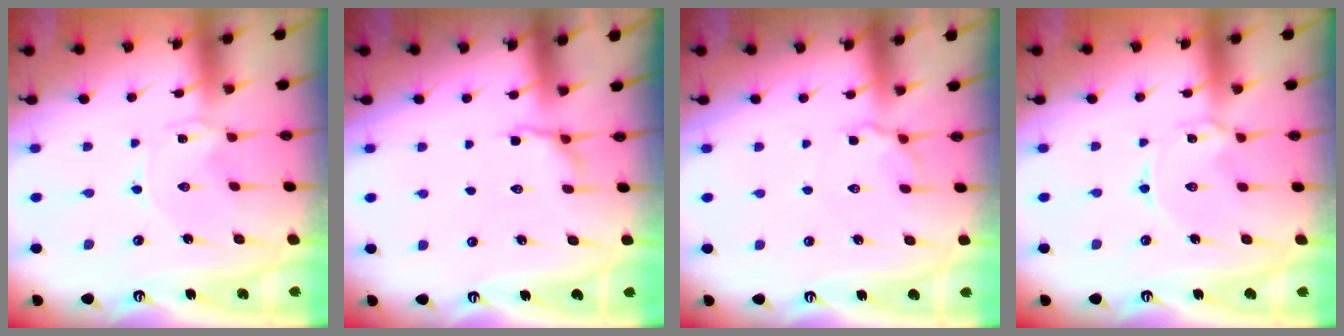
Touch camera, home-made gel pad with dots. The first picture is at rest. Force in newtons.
{"total": 5.4, "press": 4.6, "slide": 2.8}
{"total": 4.5, "press": 4.4, "slide": 1.2}
{"total": 2.3, "press": 2.3, "slide": 0.4}